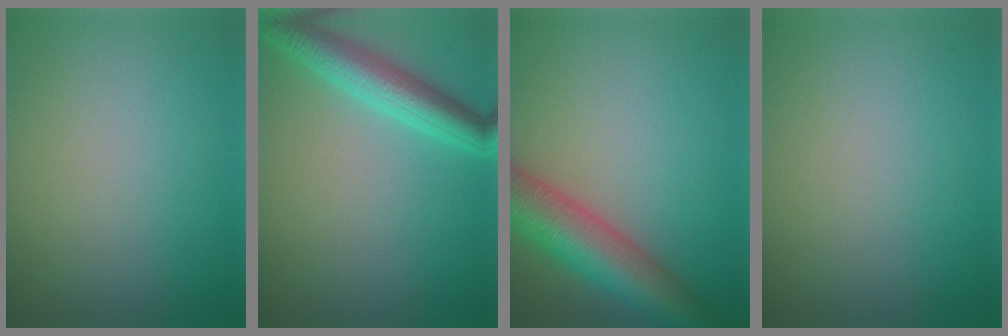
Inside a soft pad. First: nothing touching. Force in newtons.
{"total": 4.8, "press": 4.8, "slide": 0.2}
{"total": 8.2, "press": 8.2, "slide": 0.5}
{"total": 0.0}